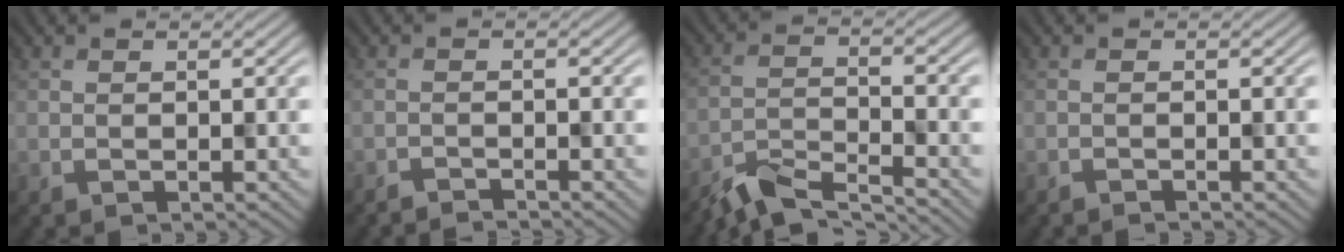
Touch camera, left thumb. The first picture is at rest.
{"total": 2.0, "force": [-1.9, 0.0, 0.1], "torque": [0.002, 0.000, -0.036]}
{"total": 6.4, "force": [-5.6, 1.2, 2.9], "torque": [-0.055, -0.010, -0.103]}
{"total": 0.9, "force": [-0.9, 0.0, 0.0], "torque": [0.002, 0.001, -0.015]}